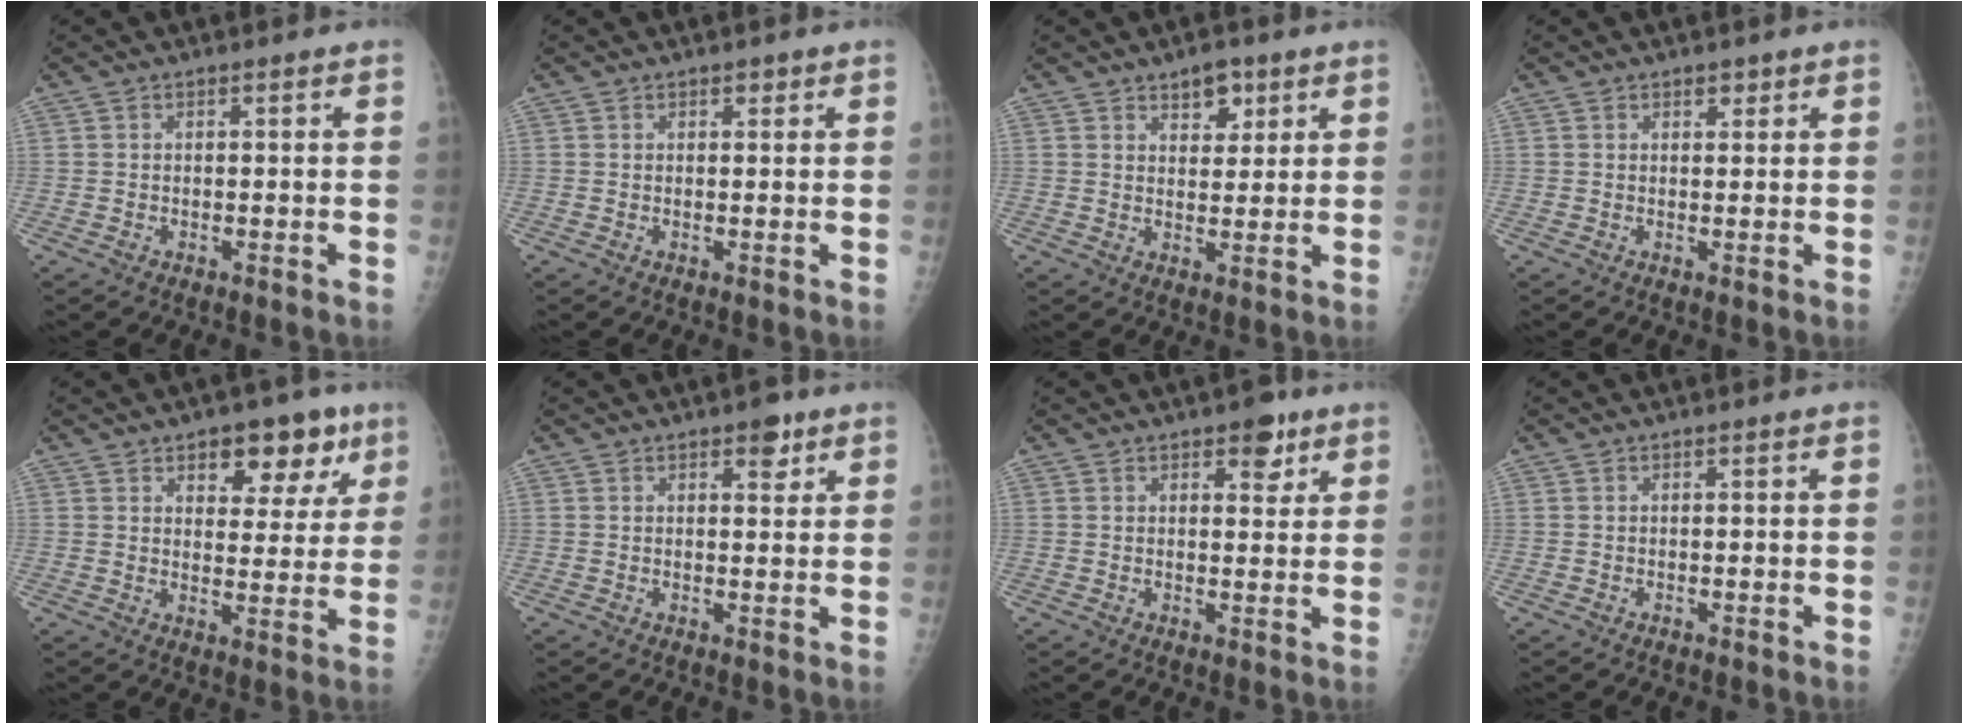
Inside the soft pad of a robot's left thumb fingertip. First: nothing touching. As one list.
[{"total": 1.0, "force": [0.7, 0.6, 0.4], "torque": [0.003, -0.003, 0.007]}, {"total": 5.1, "force": [3.0, 3.0, 2.9], "torque": [-0.016, -0.015, 0.044]}, {"total": 1.4, "force": [1.0, 0.9, 0.6], "torque": [0.004, -0.005, 0.012]}, {"total": 11.0, "force": [6.2, 6.1, 6.7], "torque": [-0.039, -0.024, 0.082]}, {"total": 3.5, "force": [2.1, 1.8, 2.1], "torque": [-0.009, -0.008, 0.026]}, {"total": 4.8, "force": [2.8, 2.6, 2.8], "torque": [-0.012, -0.012, 0.034]}, {"total": 0.0}]